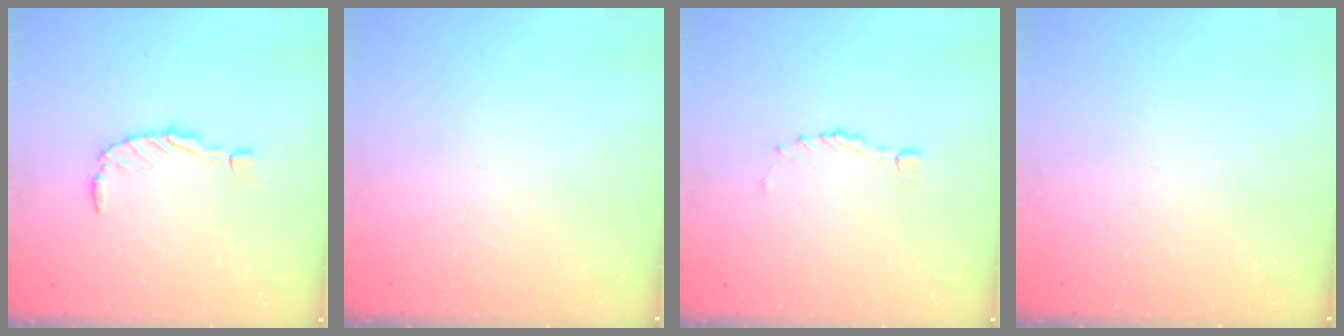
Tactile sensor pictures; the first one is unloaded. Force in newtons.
{"total": 0.0}
{"total": 0.0}
{"total": 0.0}